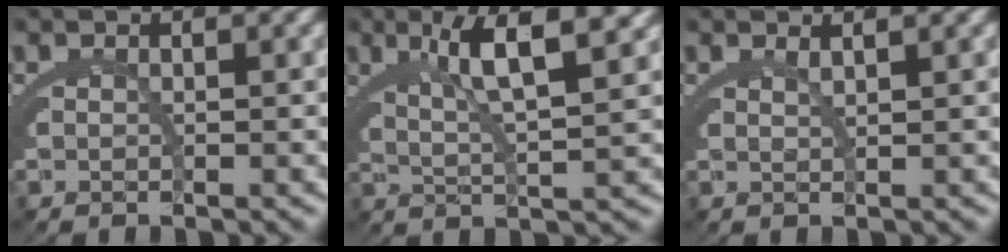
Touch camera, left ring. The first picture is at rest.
{"total": 5.7, "force": [2.8, 0.4, 4.9], "torque": [-0.080, 0.003, 0.050]}
{"total": 1.8, "force": [1.2, -1.2, 0.3], "torque": [0.001, -0.002, 0.027]}